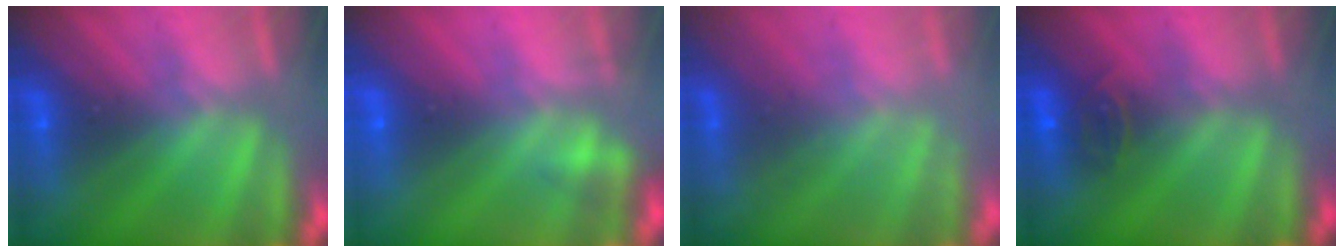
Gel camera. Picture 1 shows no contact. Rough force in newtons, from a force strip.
{"total": 2.1}
{"total": 2.4}
{"total": 2.5}